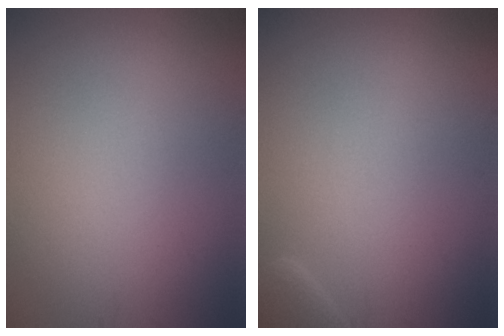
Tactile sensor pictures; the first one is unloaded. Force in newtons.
{"total": 1.2, "press": 1.2, "slide": 0.2}